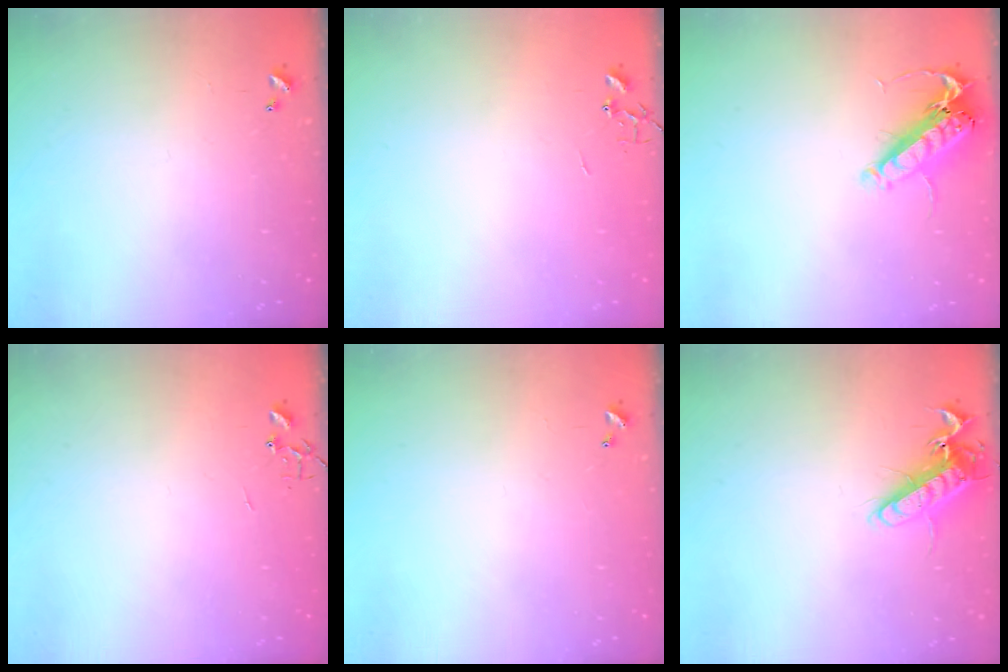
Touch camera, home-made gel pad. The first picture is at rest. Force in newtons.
{"total": 0.0}
{"total": 14.2, "press": 14.0, "slide": 2.5}
{"total": 0.0}
{"total": 0.0}
{"total": 13.3, "press": 13.2, "slide": 1.1}